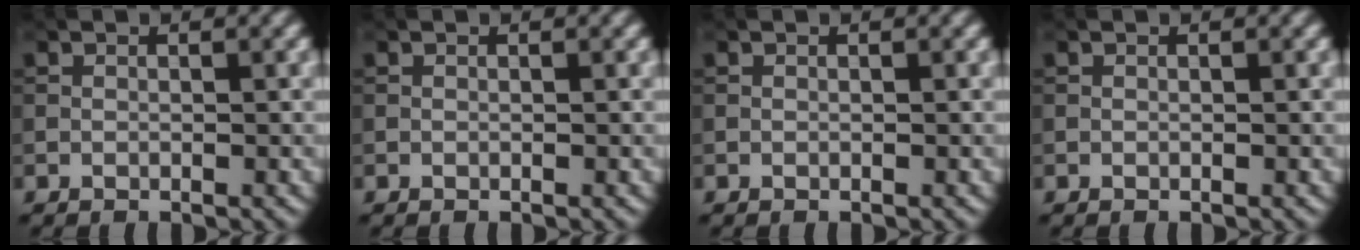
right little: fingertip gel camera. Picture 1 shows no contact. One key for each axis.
{"total": 0.0}
{"total": 0.0}
{"total": 0.0}